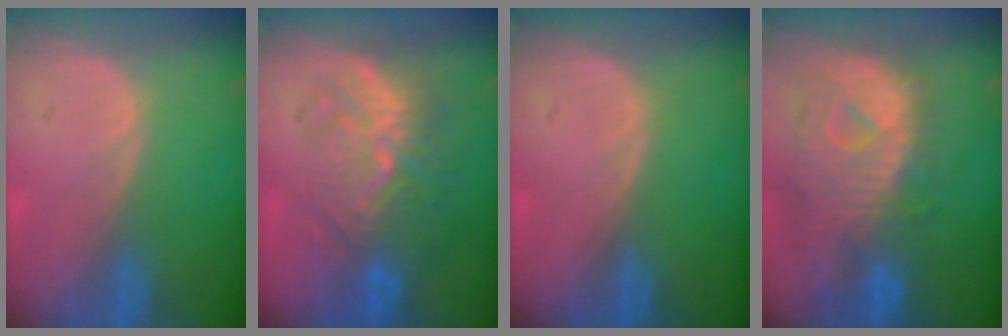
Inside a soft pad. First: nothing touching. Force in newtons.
{"total": 9.4, "press": 9.0, "slide": 2.7}
{"total": 0.0}
{"total": 12.1, "press": 10.5, "slide": 6.1}